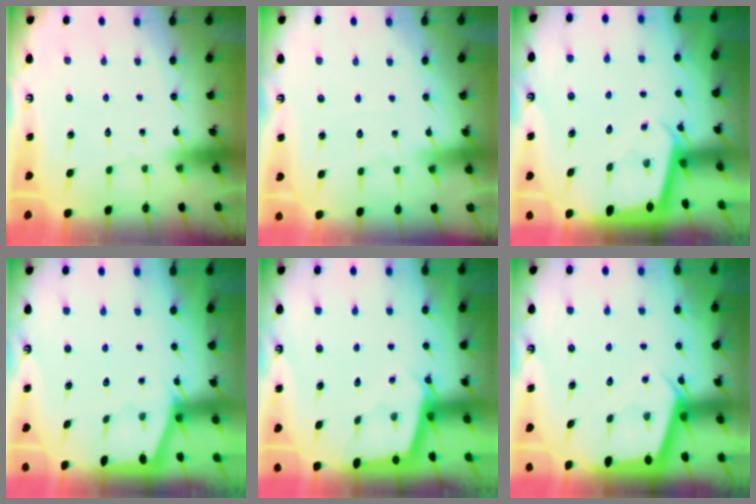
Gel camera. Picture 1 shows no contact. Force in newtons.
{"total": 2.2, "press": 2.2, "slide": 0.3}
{"total": 1.8, "press": 1.8, "slide": 0.1}
{"total": 1.2, "press": 1.2, "slide": 0.3}
{"total": 2.1, "press": 2.1, "slide": 0.2}
{"total": 2.8, "press": 2.8, "slide": 0.4}